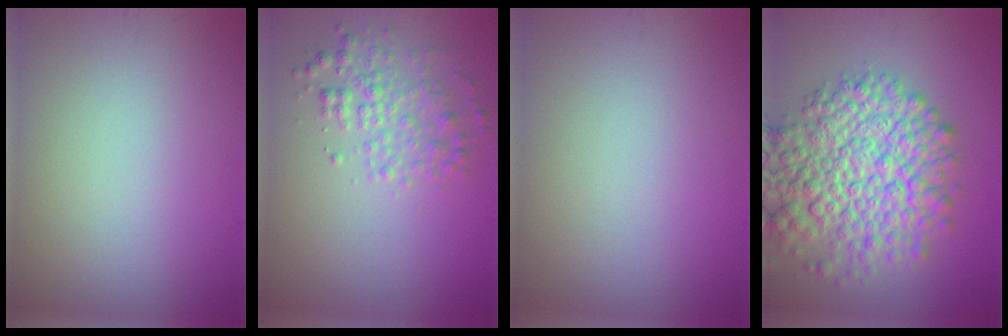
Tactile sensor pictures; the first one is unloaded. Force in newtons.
{"total": 2.9, "press": 2.9, "slide": 0.0}
{"total": 0.0}
{"total": 9.9, "press": 9.9, "slide": 0.3}